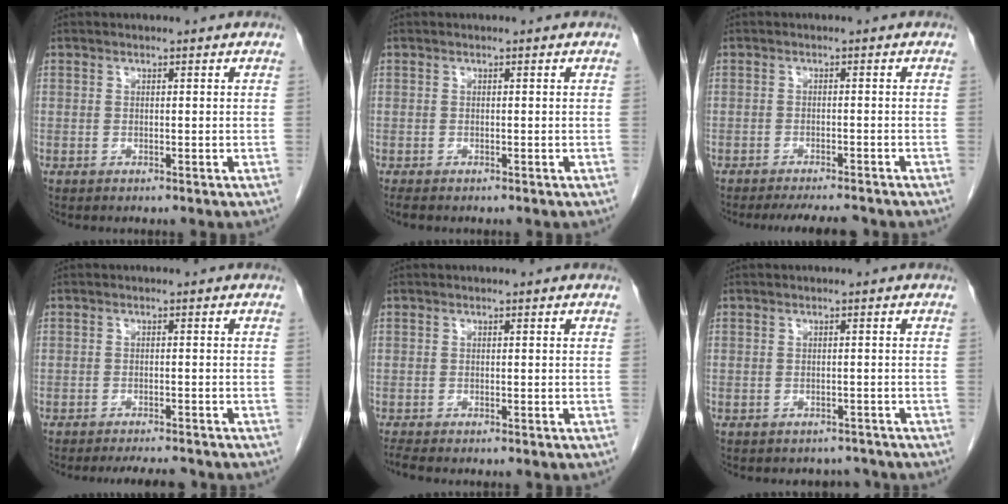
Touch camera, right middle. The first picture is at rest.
{"total": 1.3, "force": [-1.0, 0.3, 0.6], "torque": [-0.016, -0.005, -0.013]}
{"total": 7.0, "force": [-6.3, 0.8, 2.9], "torque": [-0.039, -0.014, -0.089]}
{"total": 5.2, "force": [-4.8, 0.5, 1.9], "torque": [-0.025, -0.013, -0.068]}
{"total": 1.0, "force": [-0.9, -0.3, 0.2], "torque": [-0.012, -0.004, -0.019]}
{"total": 3.0, "force": [-2.7, 1.3, -0.2], "torque": [0.001, 0.003, -0.037]}